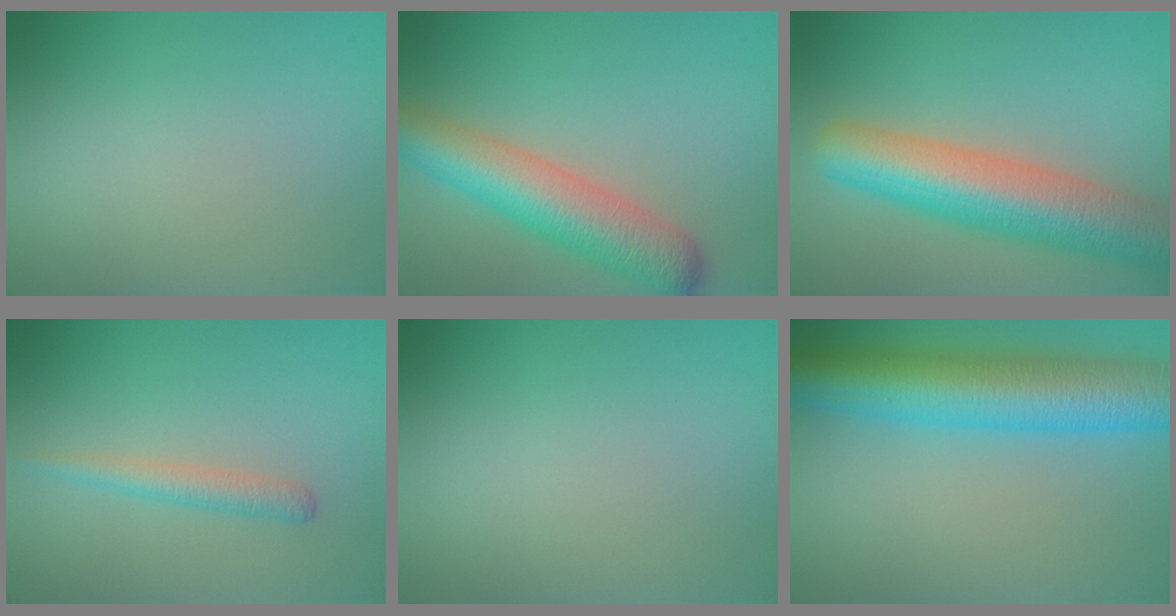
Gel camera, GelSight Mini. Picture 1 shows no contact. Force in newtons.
{"total": 7.5, "press": 7.5, "slide": 0.3}
{"total": 9.6, "press": 9.6, "slide": 0.3}
{"total": 1.9, "press": 1.9, "slide": 0.1}
{"total": 0.0}
{"total": 10.6, "press": 10.6, "slide": 0.3}